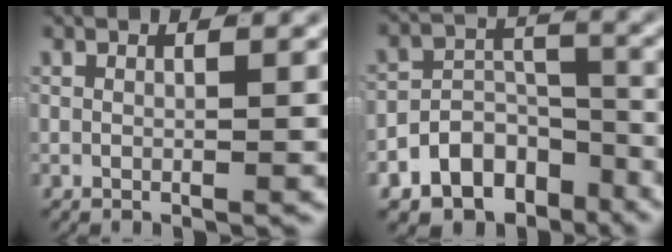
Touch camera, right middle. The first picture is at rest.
{"total": 12.2, "force": [-8.5, 7.8, 4.0], "torque": [-0.048, -0.017, -0.141]}